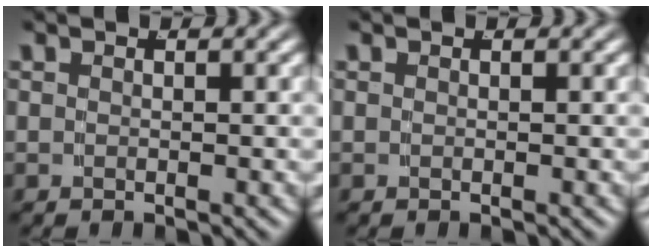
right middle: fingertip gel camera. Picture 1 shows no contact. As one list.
[{"total": 0.0}]